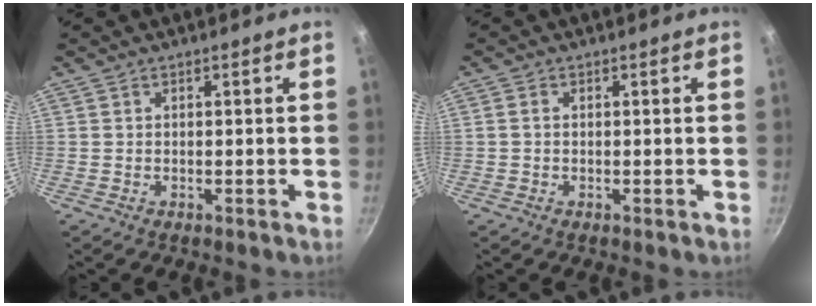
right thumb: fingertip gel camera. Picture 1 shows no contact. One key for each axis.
{"total": 1.0, "fx": 0.0, "fy": 0.8, "fz": 0.7, "tx": -0.013, "ty": 0.005, "tz": -0.001}